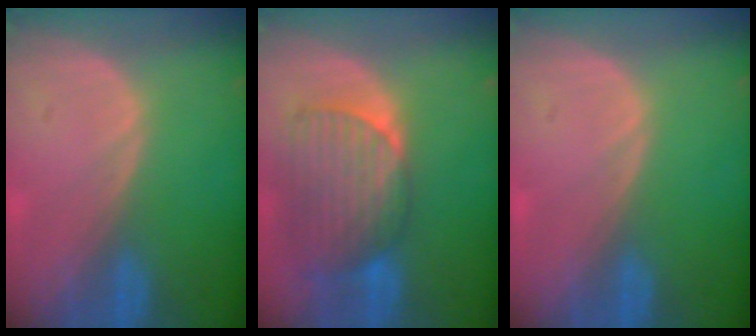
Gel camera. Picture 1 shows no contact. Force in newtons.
{"total": 9.2, "press": 8.3, "slide": 3.9}
{"total": 0.0}